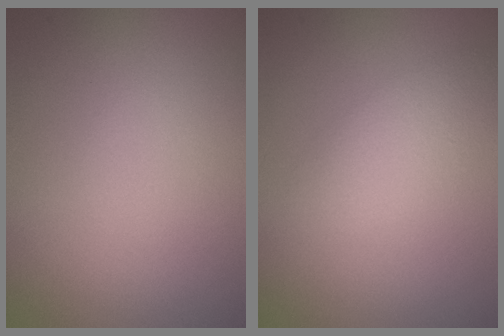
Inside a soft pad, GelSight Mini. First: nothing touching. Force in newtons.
{"total": 2.7, "press": 2.7, "slide": 0.1}